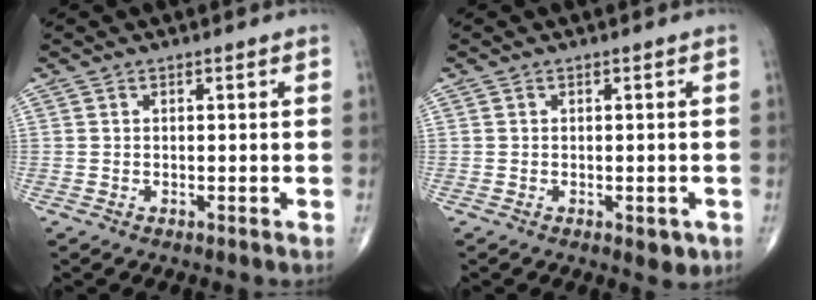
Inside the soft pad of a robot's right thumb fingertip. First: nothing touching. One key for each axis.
{"total": 2.7, "fx": -1.0, "fy": 1.5, "fz": 2.0, "tx": -0.012, "ty": -0.001, "tz": -0.008}